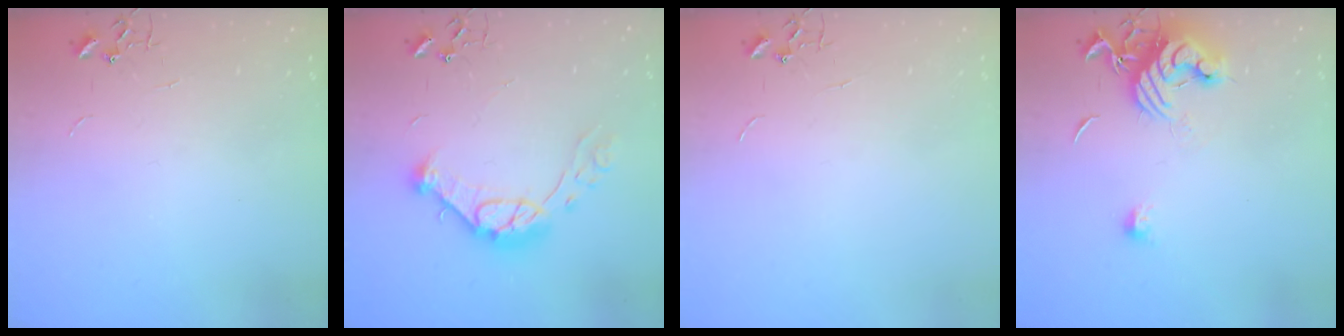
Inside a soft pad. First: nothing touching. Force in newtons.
{"total": 14.3, "press": 14.2, "slide": 1.1}
{"total": 0.0}
{"total": 11.8, "press": 11.8, "slide": 0.9}